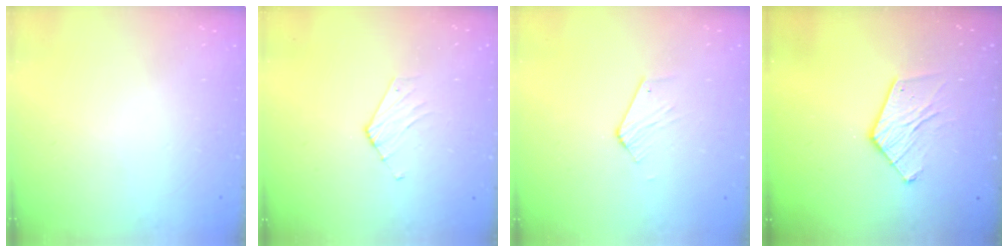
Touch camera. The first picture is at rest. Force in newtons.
{"total": 3.5, "press": 3.5, "slide": 0.3}
{"total": 2.6, "press": 2.6, "slide": 0.1}
{"total": 9.9, "press": 9.9, "slide": 0.8}